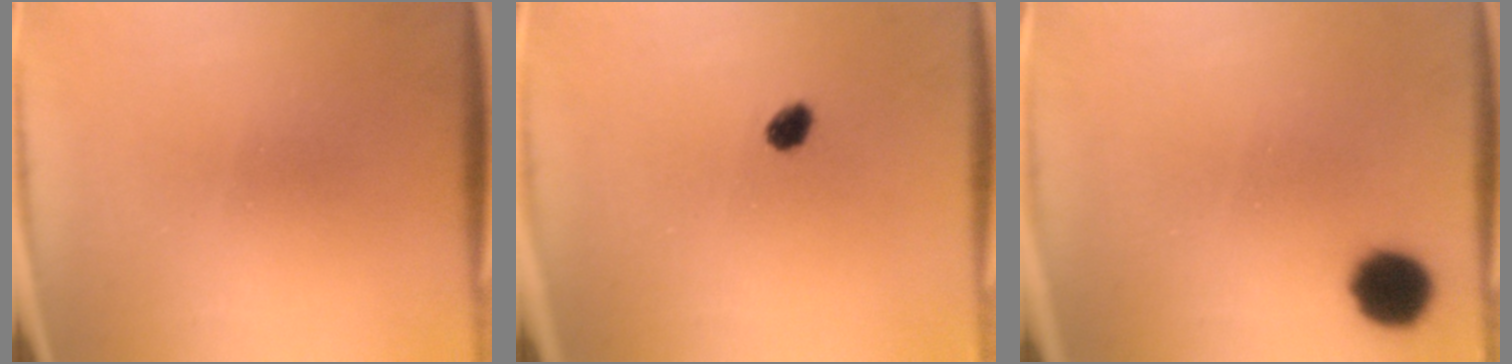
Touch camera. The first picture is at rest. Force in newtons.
{"total": 2.2}
{"total": 8.1}